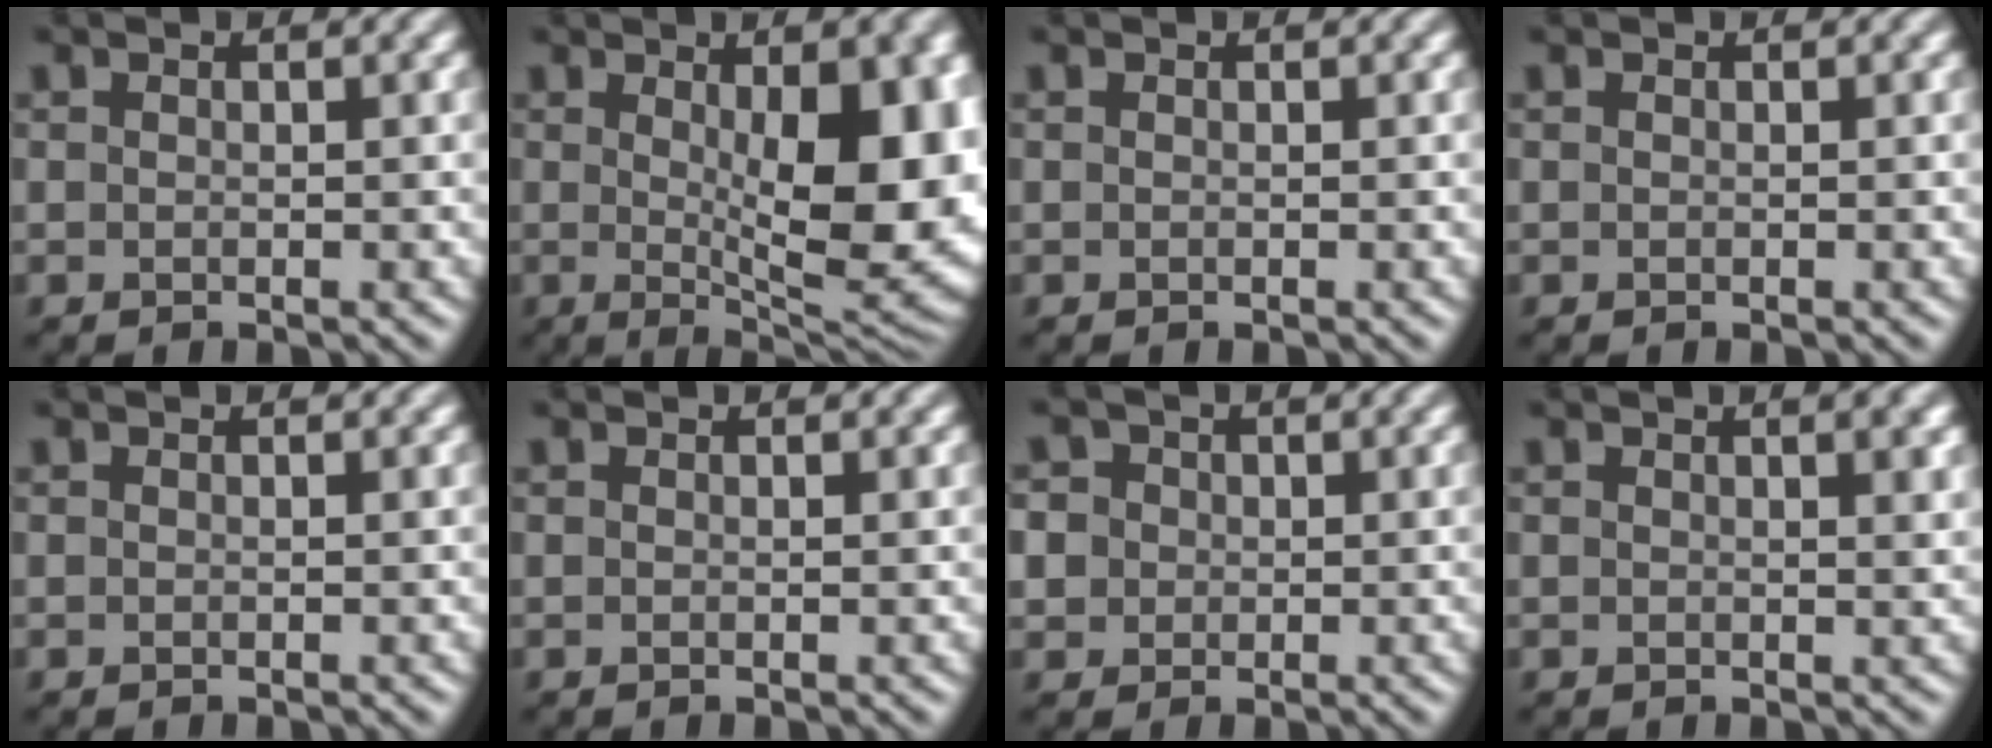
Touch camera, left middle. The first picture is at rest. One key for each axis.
{"total": 13.3, "fx": 0.7, "fy": 4.6, "fz": 12.5, "tx": -0.126, "ty": 0.001, "tz": 0.014}
{"total": 0.0}
{"total": 0.0}
{"total": 0.0}
{"total": 0.0}
{"total": 5.6, "fx": 1.6, "fy": 5.0, "fz": 2.1, "tx": -0.045, "ty": 0.032, "tz": 0.005}
{"total": 2.4, "fx": 1.1, "fy": 0.7, "fz": 2.0, "tx": -0.014, "ty": 0.004, "tz": 0.016}